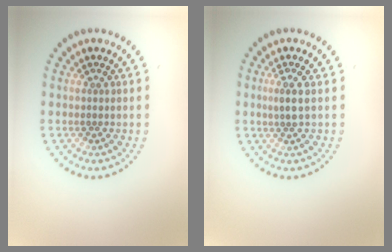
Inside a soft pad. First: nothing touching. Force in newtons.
{"total": 1.4, "press": 1.2, "slide": 0.7}